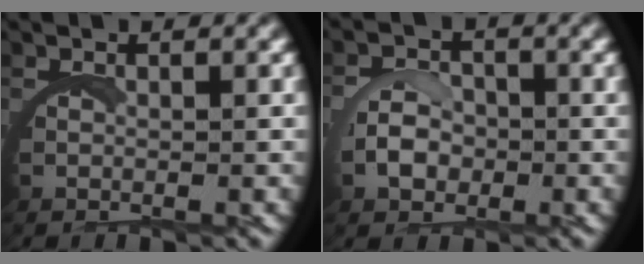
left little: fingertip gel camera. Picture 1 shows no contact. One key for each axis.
{"total": 2.0, "fx": 0.0, "fy": 1.7, "fz": 1.2, "tx": -0.024, "ty": -0.001, "tz": -0.004}